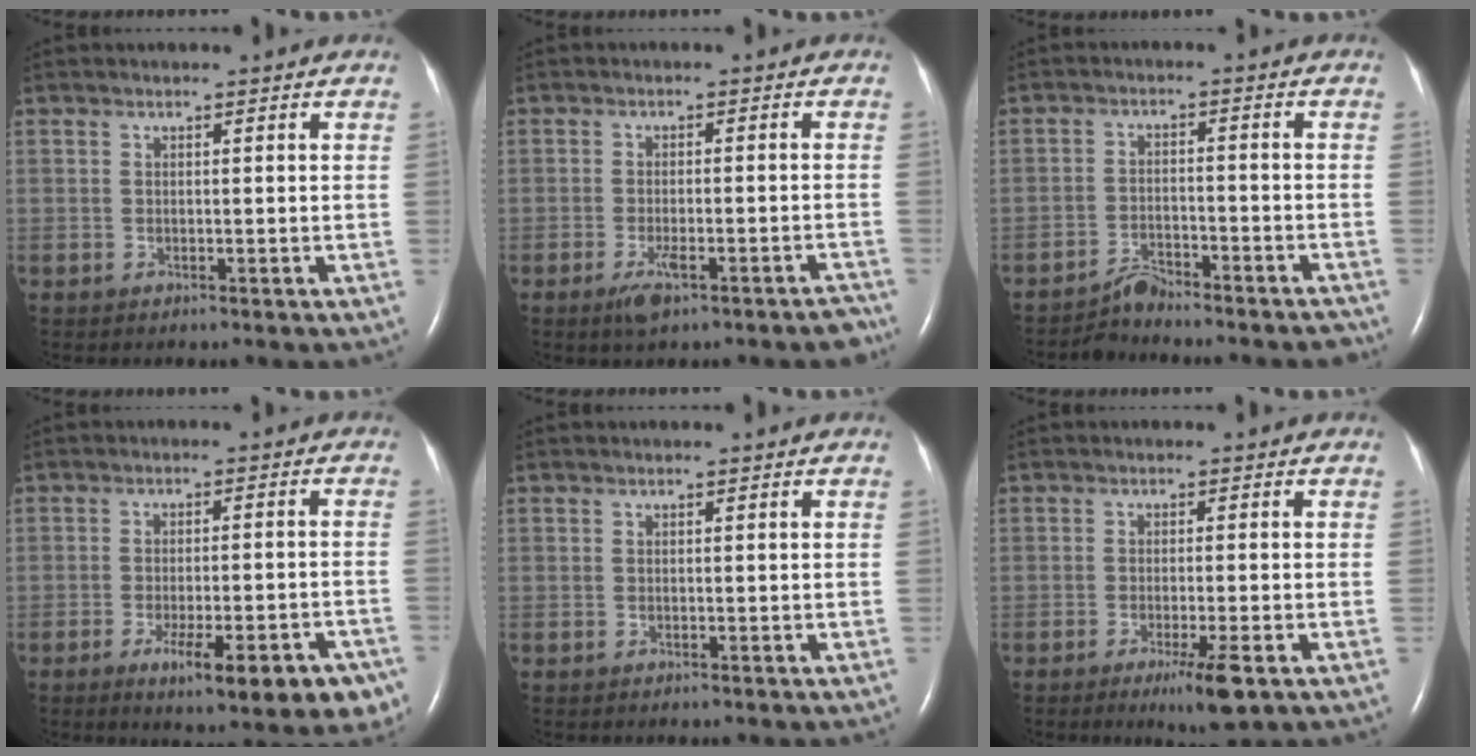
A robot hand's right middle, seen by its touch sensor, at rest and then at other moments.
{"total": 5.9, "force": [-4.2, 1.2, 3.9], "torque": [-0.047, 0.001, -0.059]}
{"total": 5.5, "force": [-5.4, 0.9, 0.6], "torque": [0.000, 0.003, -0.086]}
{"total": 13.3, "force": [-8.0, 3.2, 10.1], "torque": [-0.080, 0.005, -0.105]}
{"total": 0.0}
{"total": 4.8, "force": [-2.5, 0.1, 4.1], "torque": [-0.070, -0.014, -0.038]}